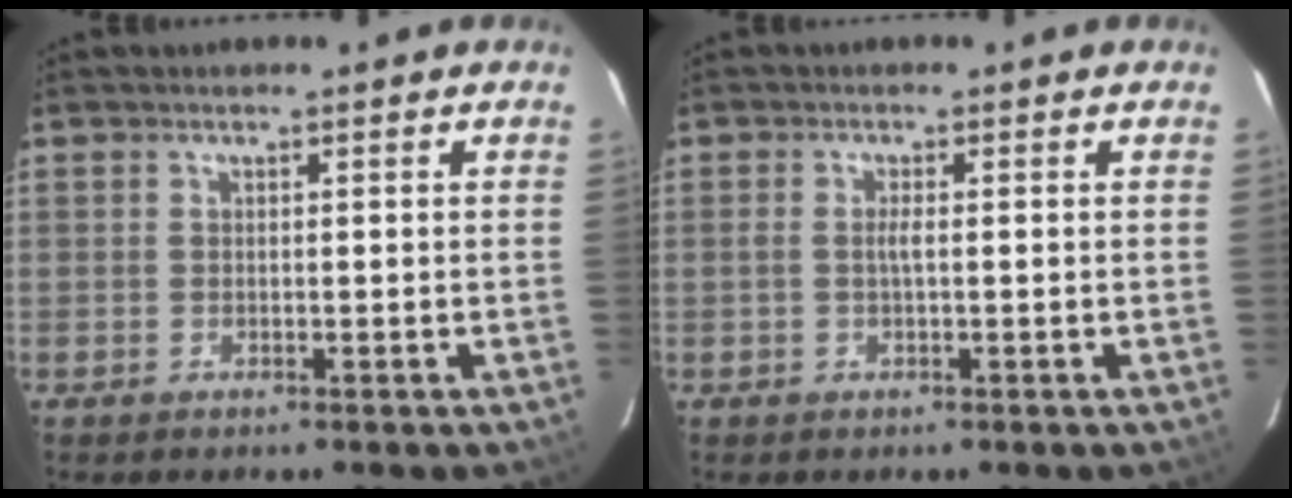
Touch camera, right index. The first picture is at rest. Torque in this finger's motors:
{"motor_torque": [0.21, 0.00, 0.13, 0.05]}